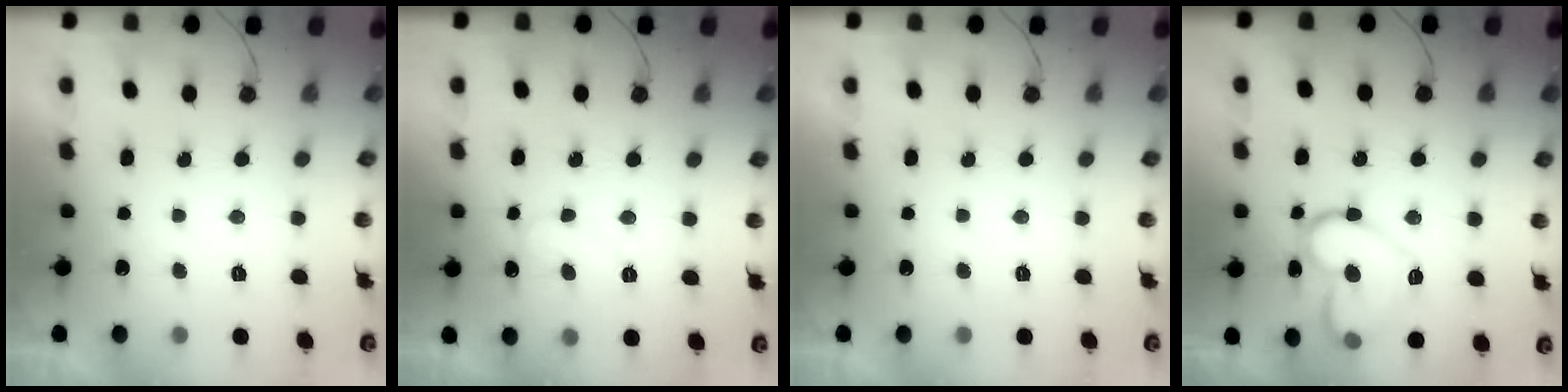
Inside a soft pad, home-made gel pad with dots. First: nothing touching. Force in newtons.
{"total": 7.2, "press": 7.2, "slide": 0.4}
{"total": 0.0}
{"total": 15.8, "press": 15.8, "slide": 0.8}